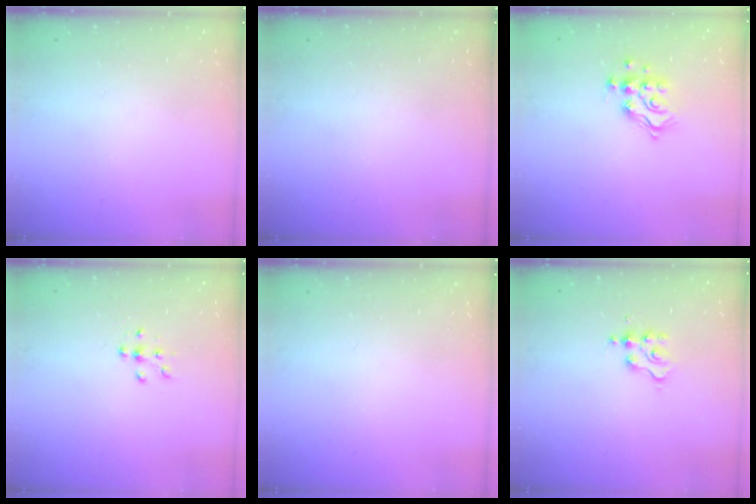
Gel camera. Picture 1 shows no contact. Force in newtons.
{"total": 0.0}
{"total": 10.6, "press": 10.6, "slide": 0.4}
{"total": 5.7, "press": 5.7, "slide": 0.7}
{"total": 0.0}
{"total": 2.9, "press": 2.9, "slide": 0.2}